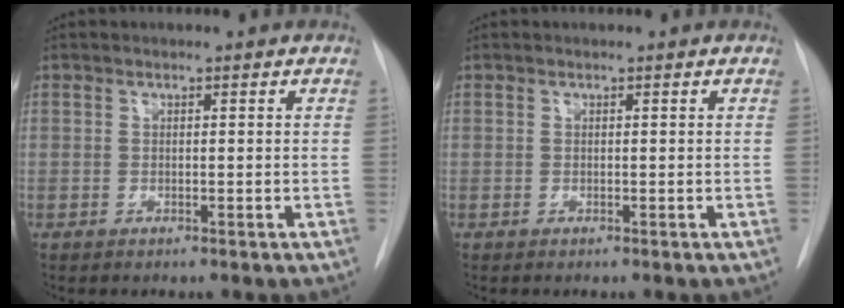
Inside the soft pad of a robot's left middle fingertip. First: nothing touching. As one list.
[{"total": 0.0}]